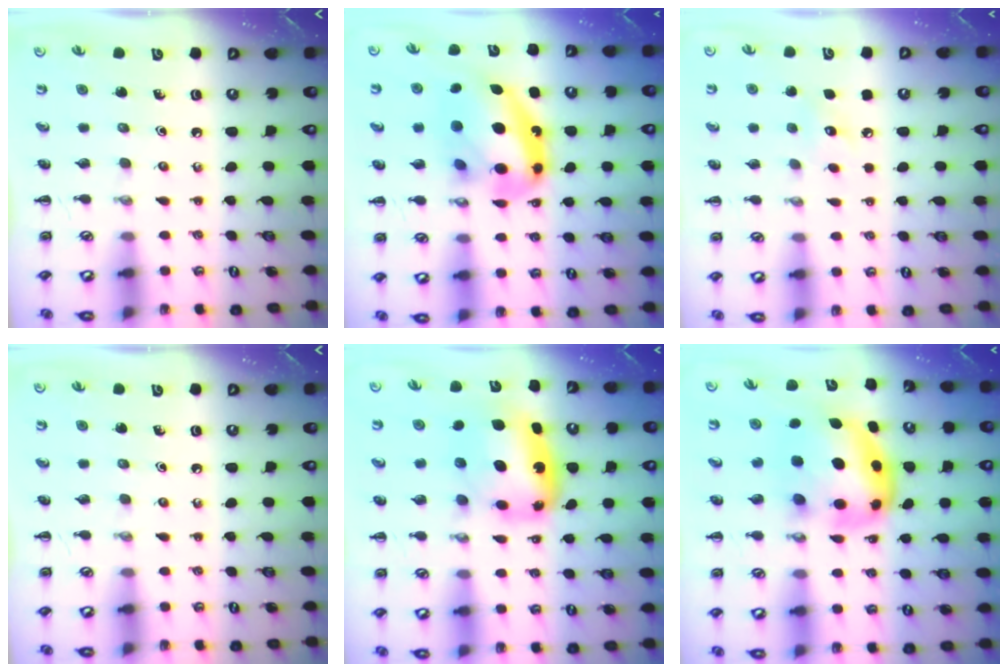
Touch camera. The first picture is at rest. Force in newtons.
{"total": 17.8, "press": 17.2, "slide": 4.5}
{"total": 6.3, "press": 6.1, "slide": 1.7}
{"total": 0.0}
{"total": 9.3, "press": 9.0, "slide": 2.4}
{"total": 8.5, "press": 8.2, "slide": 2.1}